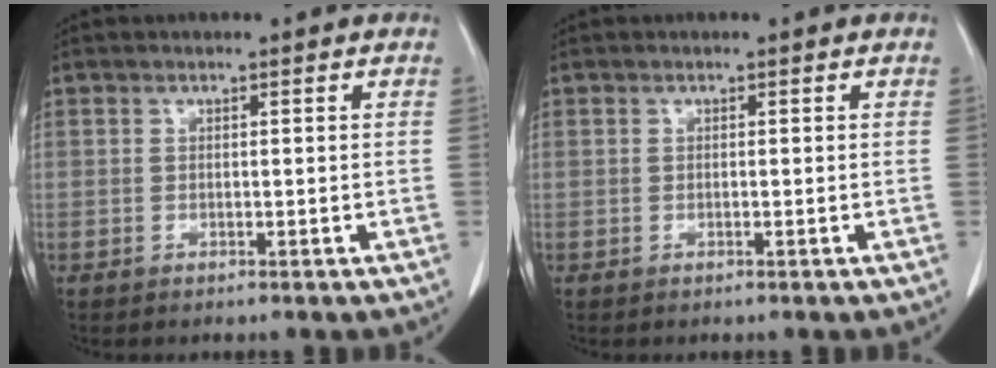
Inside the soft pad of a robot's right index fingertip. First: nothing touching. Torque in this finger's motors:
{"motor_torque": [0.05, -0.02, 0.07, 0.01]}